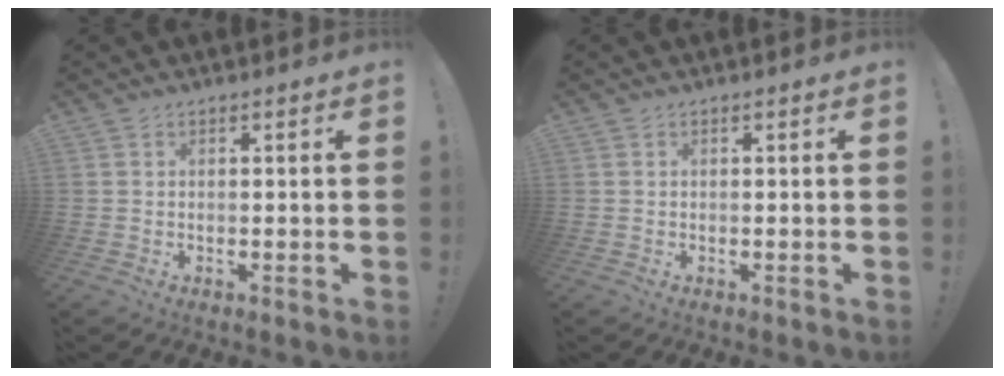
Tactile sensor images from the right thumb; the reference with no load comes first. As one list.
[{"total": 0.0}]